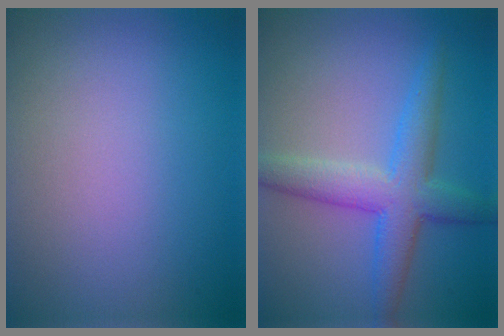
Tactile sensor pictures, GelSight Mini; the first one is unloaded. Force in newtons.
{"total": 5.1, "press": 5.1, "slide": 0.1}